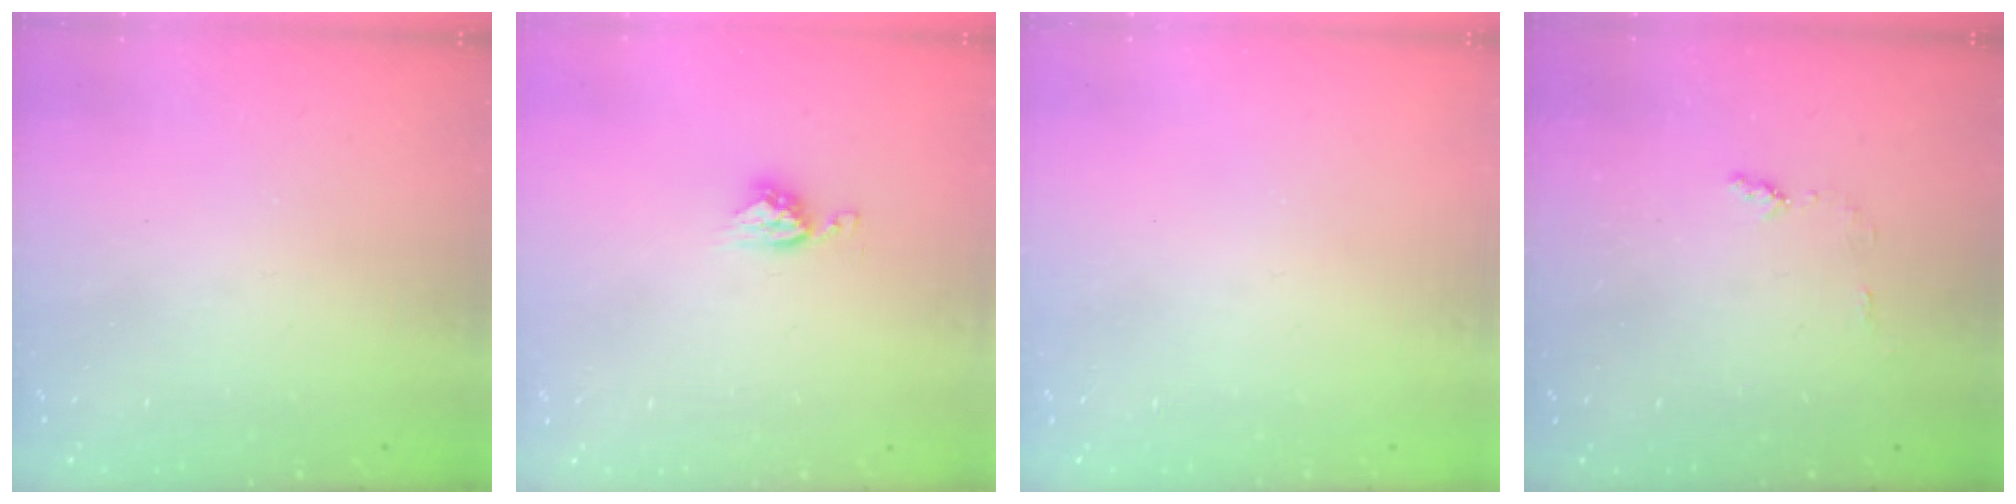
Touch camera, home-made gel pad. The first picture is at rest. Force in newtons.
{"total": 5.3, "press": 5.3, "slide": 0.1}
{"total": 0.0}
{"total": 4.3, "press": 4.2, "slide": 0.5}